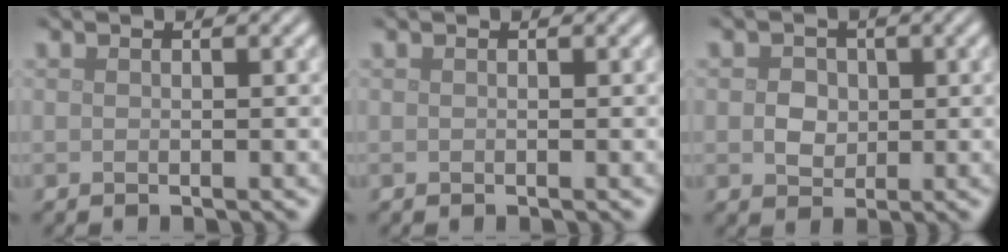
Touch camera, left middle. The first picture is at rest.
{"total": 0.0}
{"total": 2.1, "force": [0.1, 1.9, 1.1], "torque": [-0.017, -0.004, 0.001]}